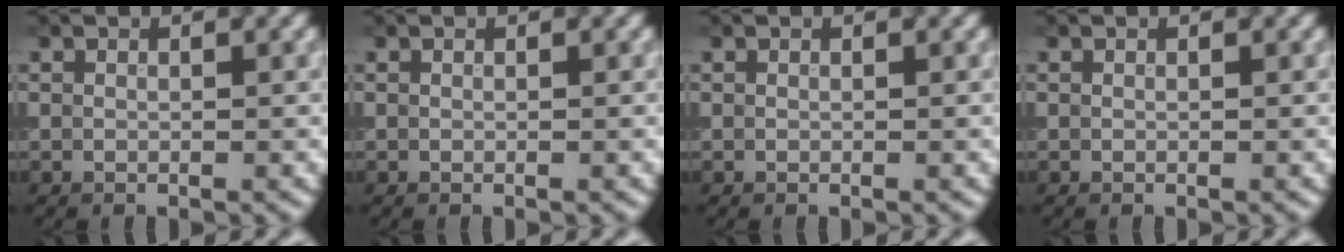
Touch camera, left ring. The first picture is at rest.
{"total": 0.0}
{"total": 0.0}
{"total": 0.0}